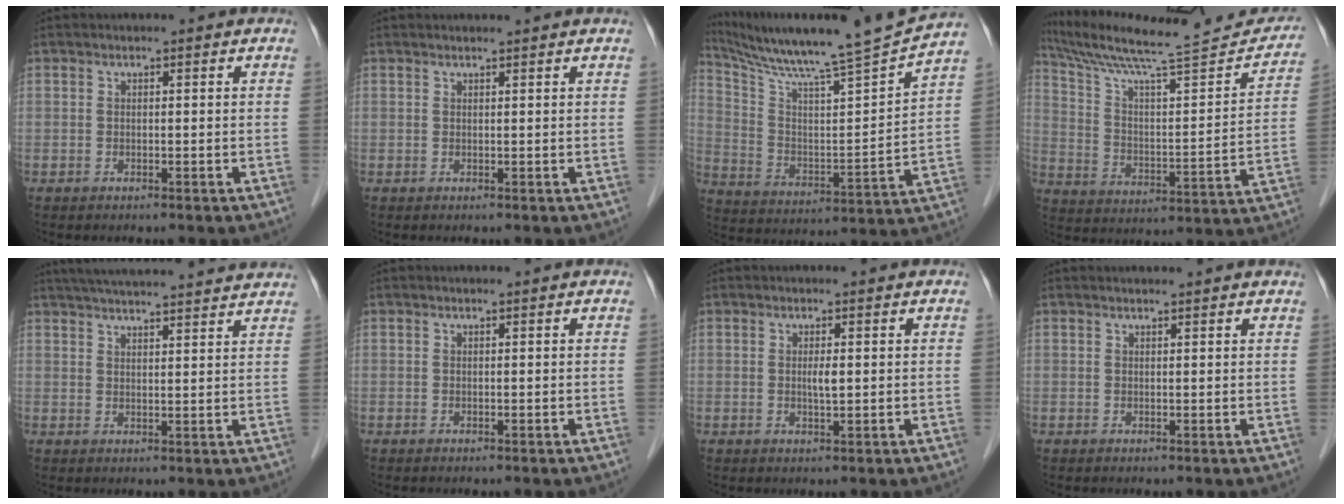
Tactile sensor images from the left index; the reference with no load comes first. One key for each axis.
{"total": 1.4, "fx": 1.4, "fy": -0.3, "fz": 0.3, "tx": -0.011, "ty": 0.005, "tz": 0.022}
{"total": 18.9, "fx": 16.8, "fy": -2.1, "fz": 8.5, "tx": -0.152, "ty": -0.036, "tz": 0.266}
{"total": 24.6, "fx": 22.4, "fy": 2.1, "fz": 10.1, "tx": -0.162, "ty": -0.021, "tz": 0.324}
{"total": 19.2, "fx": 17.8, "fy": 1.0, "fz": 7.3, "tx": -0.117, "ty": 0.028, "tz": 0.236}
{"total": 0.0}
{"total": 1.5, "fx": 0.3, "fy": 0.2, "fz": 1.5, "tx": -0.029, "ty": -0.001, "tz": 0.004}
{"total": 2.8, "fx": 2.7, "fy": 0.0, "fz": 0.7, "tx": -0.014, "ty": 0.015, "tz": 0.030}